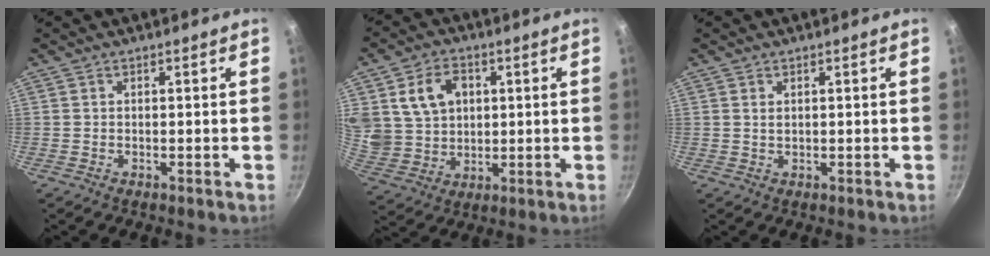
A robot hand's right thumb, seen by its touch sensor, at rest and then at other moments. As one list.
[{"total": 12.7, "force": [3.5, 10.1, 6.9], "torque": [-0.109, -0.009, 0.076]}, {"total": 0.9, "force": [0.4, 0.5, 0.7], "torque": [-0.011, 0.001, 0.008]}]